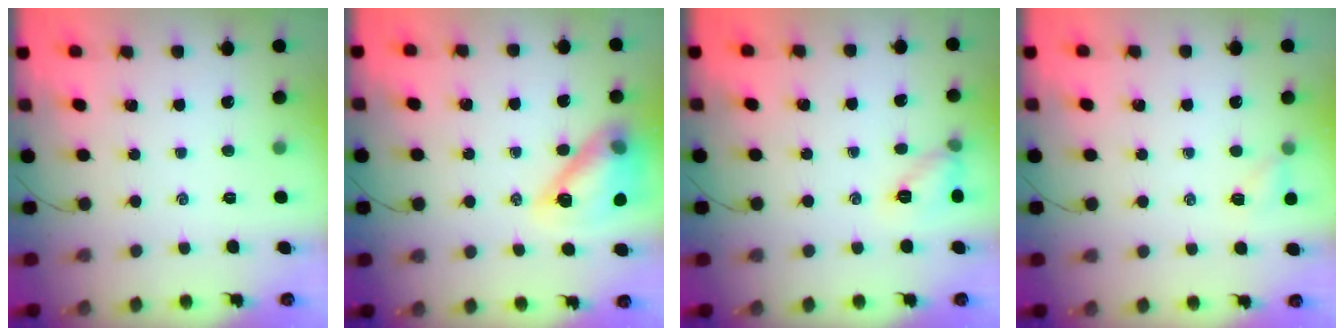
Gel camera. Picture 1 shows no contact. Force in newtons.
{"total": 14.4, "press": 13.8, "slide": 4.1}
{"total": 7.7, "press": 7.5, "slide": 1.5}
{"total": 4.0, "press": 3.8, "slide": 1.3}